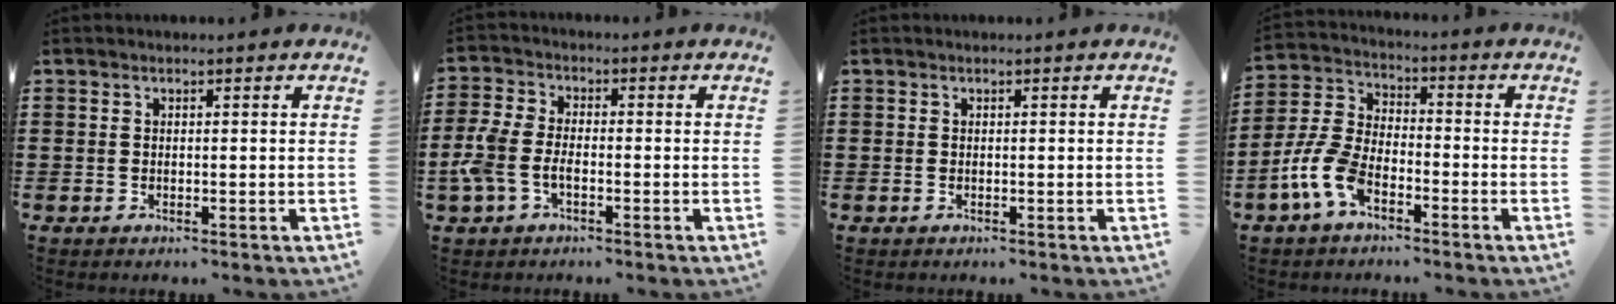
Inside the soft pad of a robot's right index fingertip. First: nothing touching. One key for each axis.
{"total": 5.1, "fx": -1.9, "fy": 2.7, "fz": 3.9, "tx": -0.102, "ty": -0.002, "tz": -0.044}
{"total": 0.0}
{"total": 7.7, "fx": -4.4, "fy": 3.7, "fz": 5.1, "tx": -0.144, "ty": -0.005, "tz": -0.091}